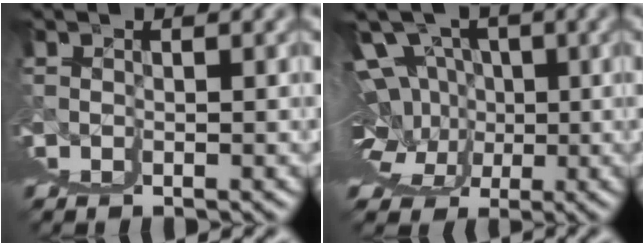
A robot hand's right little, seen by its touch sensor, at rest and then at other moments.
{"total": 8.1, "force": [2.2, 4.9, 6.0], "torque": [-0.076, -0.018, 0.050]}